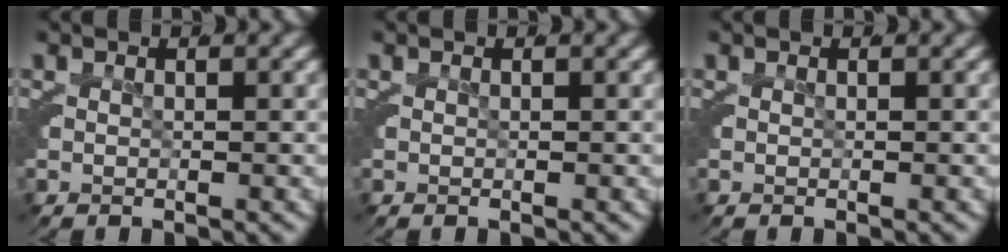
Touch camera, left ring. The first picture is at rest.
{"total": 0.0}
{"total": 0.0}